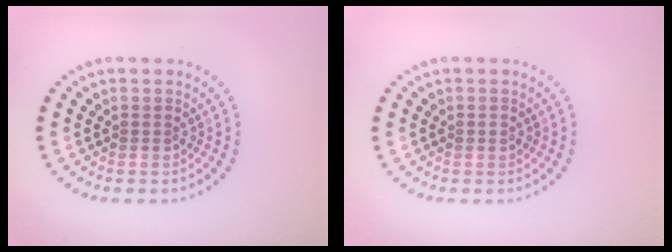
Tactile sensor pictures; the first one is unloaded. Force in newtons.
{"total": 0.6, "press": 0.6, "slide": 0.1}